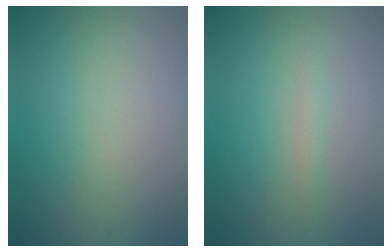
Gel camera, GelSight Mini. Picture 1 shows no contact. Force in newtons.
{"total": 1.0, "press": 1.0, "slide": 0.1}